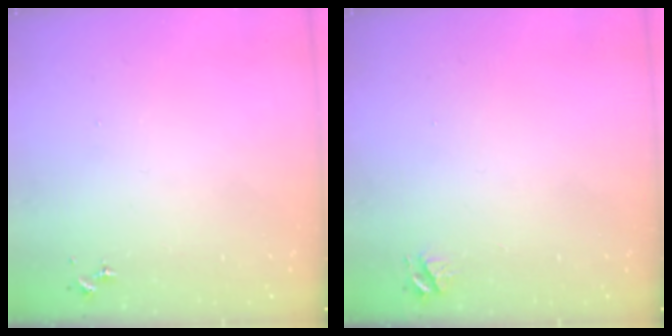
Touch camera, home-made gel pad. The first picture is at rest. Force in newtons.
{"total": 4.0, "press": 3.9, "slide": 0.4}